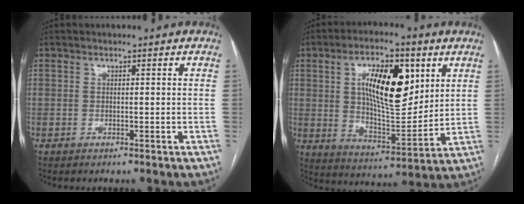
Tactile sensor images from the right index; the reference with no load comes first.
{"total": 15.9, "force": [5.2, 5.8, 13.9], "torque": [-0.238, 0.007, 0.090]}